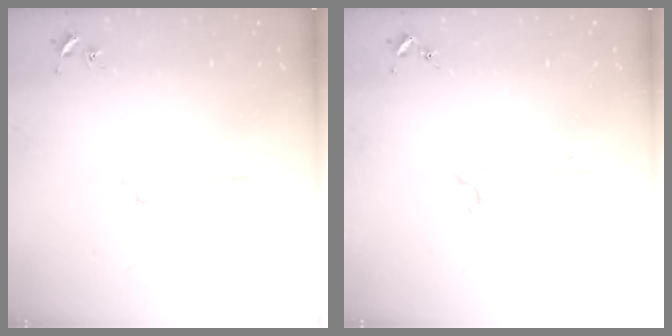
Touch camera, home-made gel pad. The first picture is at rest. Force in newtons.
{"total": 0.8, "press": 0.8, "slide": 0.1}